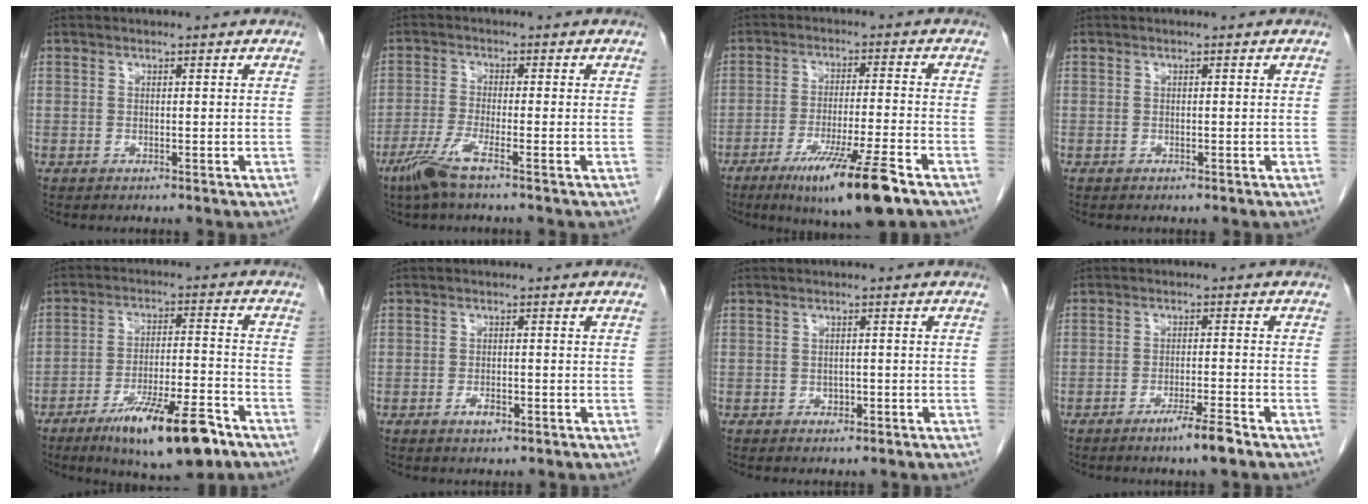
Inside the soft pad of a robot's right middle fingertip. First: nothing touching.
{"total": 4.9, "force": [-3.2, -0.1, 3.7], "torque": [-0.082, -0.011, -0.071]}
{"total": 12.0, "force": [-7.3, 0.1, 9.6], "torque": [-0.165, -0.032, -0.118]}
{"total": 0.0}
{"total": 14.1, "force": [-8.9, 2.6, 10.6], "torque": [-0.173, -0.011, -0.141]}
{"total": 2.1, "force": [-1.2, 0.9, 1.5], "torque": [-0.027, 0.002, -0.017]}
{"total": 1.4, "force": [-0.7, 1.0, 0.6], "torque": [-0.011, 0.003, -0.006]}
{"total": 4.3, "force": [-3.0, -0.4, 3.0], "torque": [-0.052, -0.008, -0.055]}